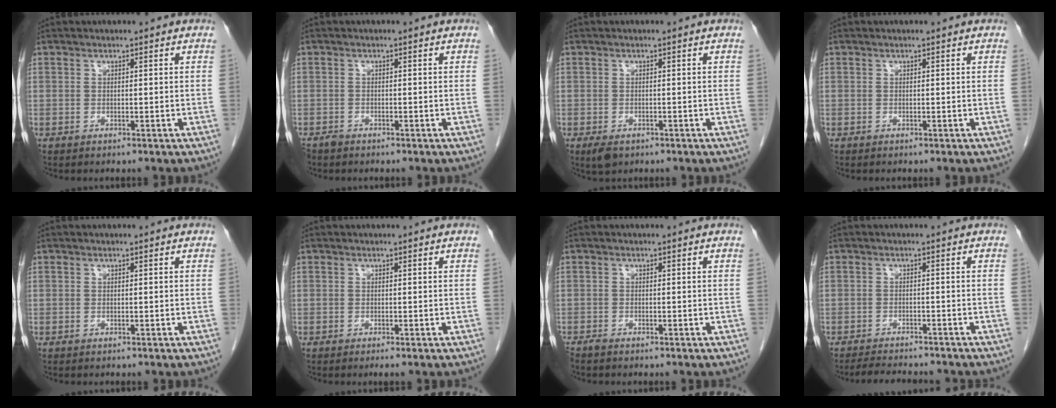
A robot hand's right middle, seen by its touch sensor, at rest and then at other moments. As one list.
[{"total": 1.0, "force": [-0.9, 0.4, 0.2], "torque": [-0.008, -0.001, -0.017]}, {"total": 2.3, "force": [-1.3, 1.2, 1.4], "torque": [-0.028, -0.004, -0.014]}, {"total": 0.0}, {"total": 0.0}, {"total": 0.5, "force": [-0.3, -0.1, 0.4], "torque": [-0.009, -0.001, -0.006]}, {"total": 1.0, "force": [-0.9, 0.0, 0.4], "torque": [-0.015, -0.004, -0.019]}, {"total": 6.8, "force": [-6.3, 0.8, 2.2], "torque": [-0.031, -0.010, -0.093]}]